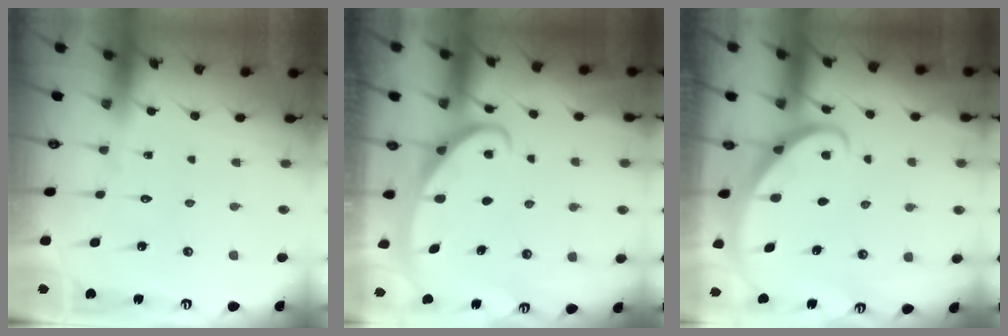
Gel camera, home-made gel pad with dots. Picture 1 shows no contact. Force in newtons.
{"total": 2.8, "press": 2.8, "slide": 0.3}
{"total": 2.7, "press": 2.7, "slide": 0.2}